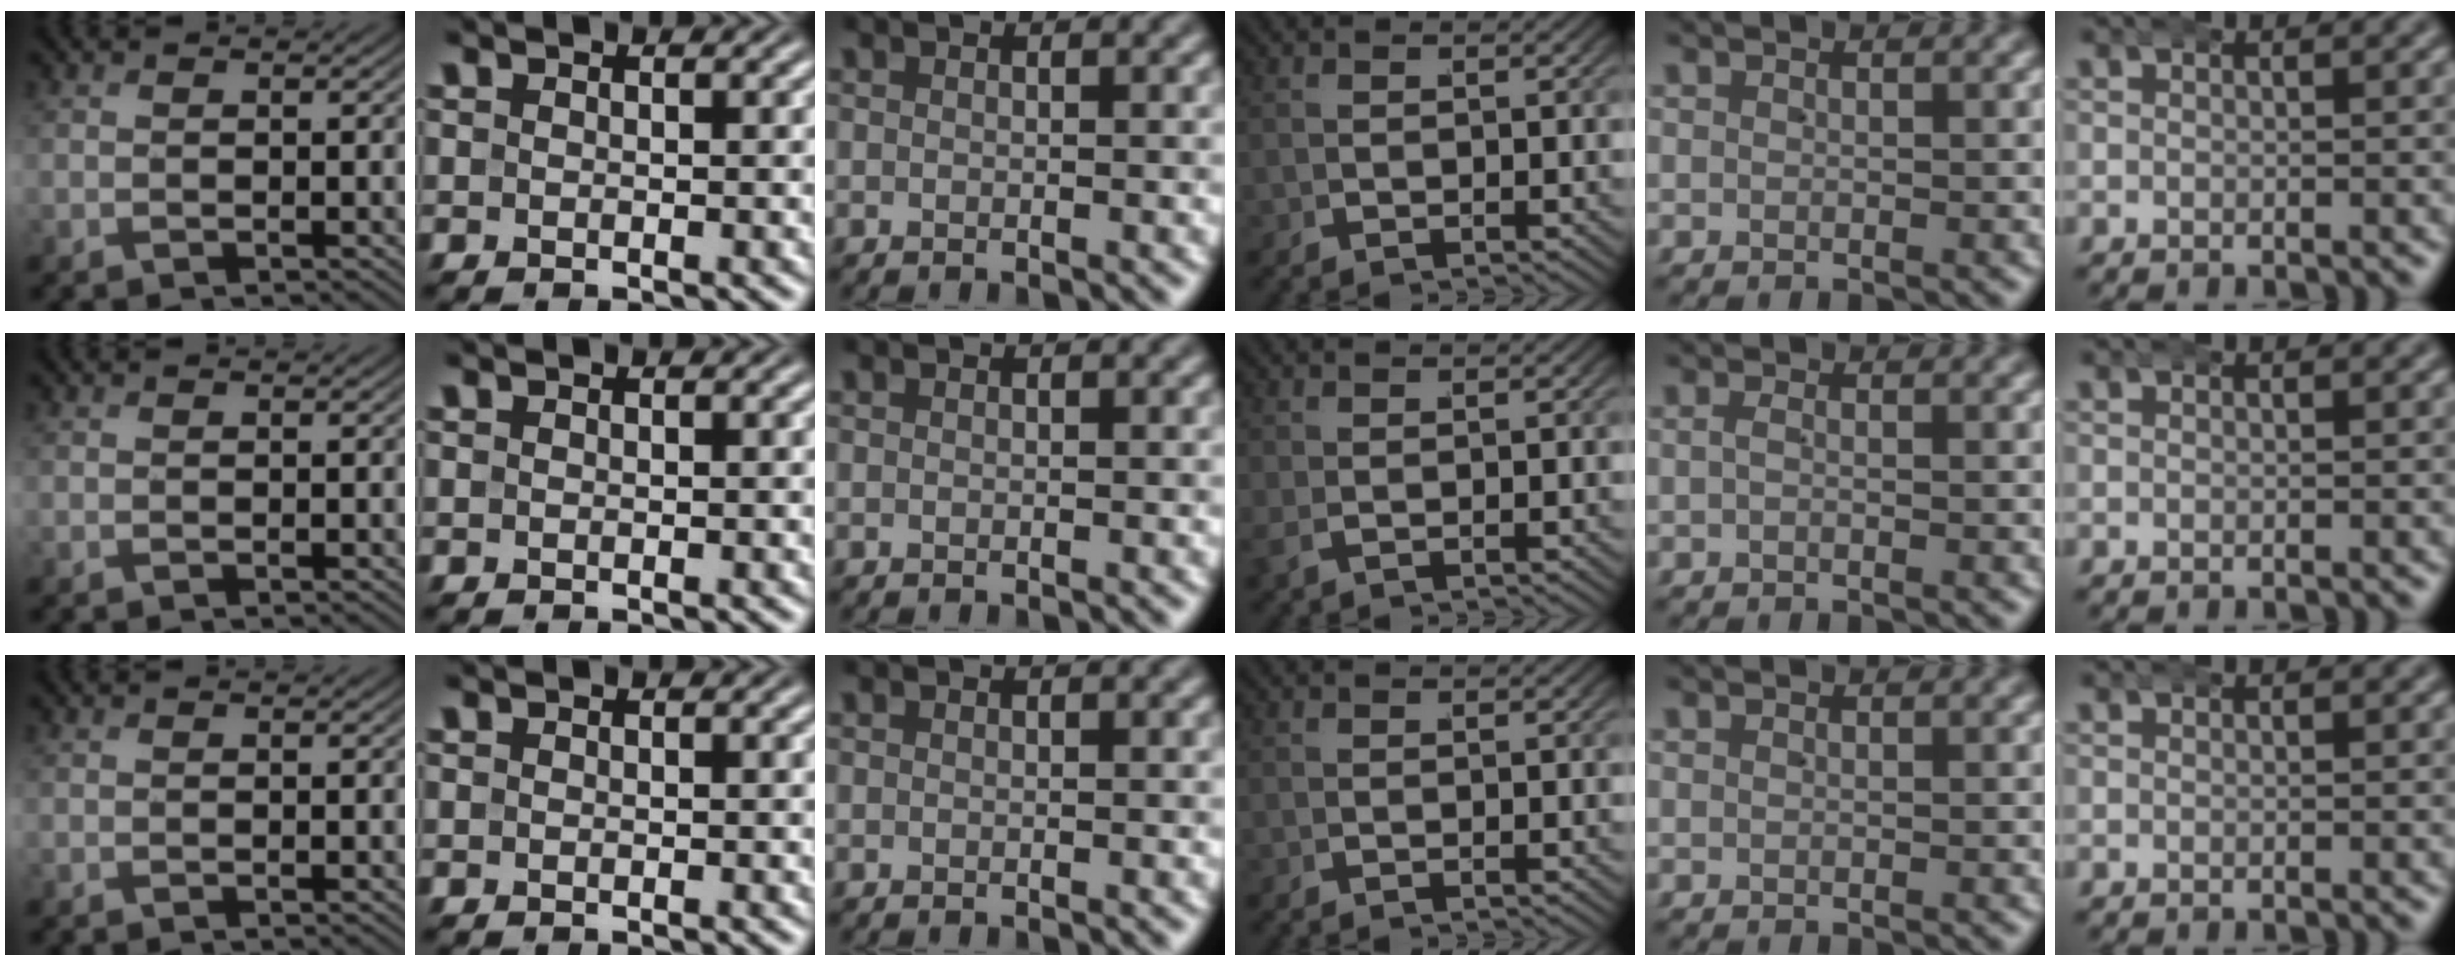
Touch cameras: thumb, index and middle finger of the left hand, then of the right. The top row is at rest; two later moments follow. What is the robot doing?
{"motion": "wrap", "object": "aluminum foil"}